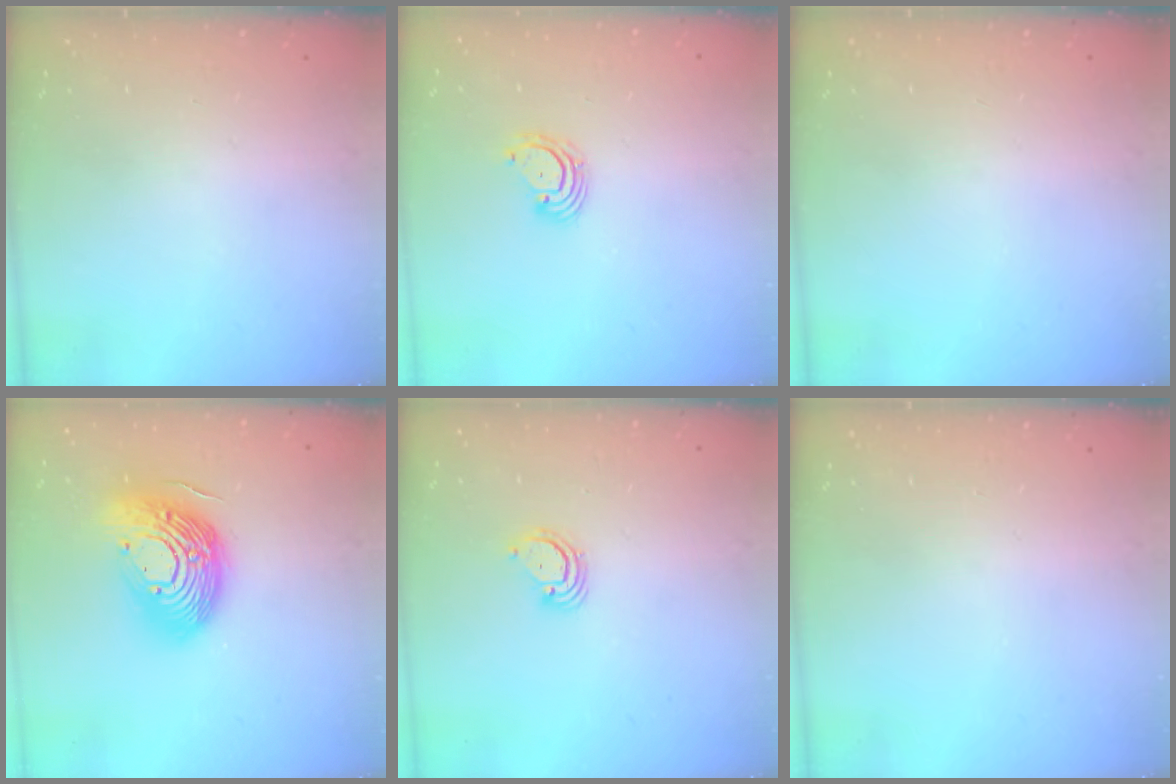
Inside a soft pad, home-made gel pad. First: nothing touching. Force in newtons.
{"total": 3.2, "press": 3.2, "slide": 0.1}
{"total": 0.0}
{"total": 20.9, "press": 20.8, "slide": 1.8}
{"total": 2.9, "press": 2.9, "slide": 0.2}
{"total": 0.0}